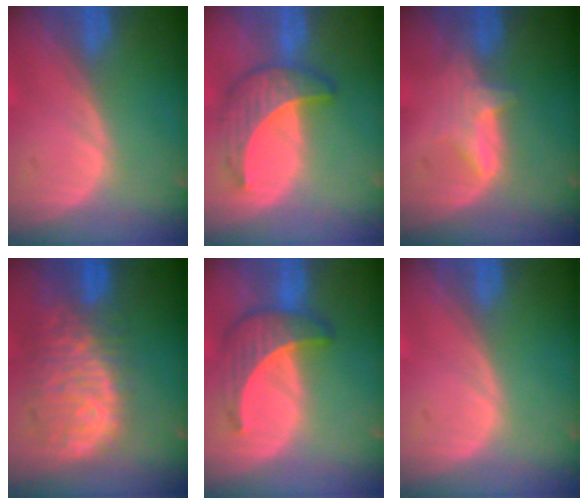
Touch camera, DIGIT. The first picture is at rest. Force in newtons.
{"total": 6.6, "press": 6.3, "slide": 2.1}
{"total": 3.3, "press": 3.3, "slide": 0.4}
{"total": 11.0, "press": 9.5, "slide": 5.5}
{"total": 6.3, "press": 6.1, "slide": 1.6}
{"total": 0.0}